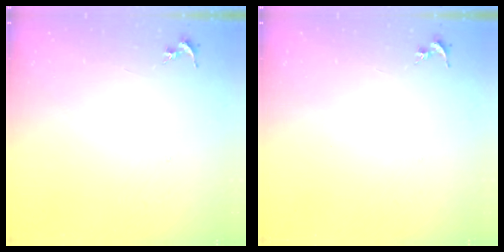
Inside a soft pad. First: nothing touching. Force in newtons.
{"total": 0.0}